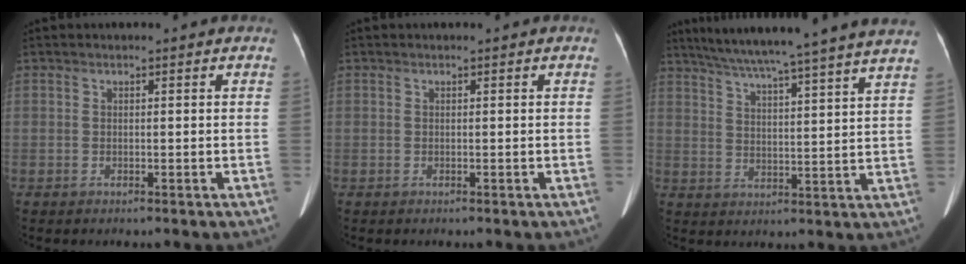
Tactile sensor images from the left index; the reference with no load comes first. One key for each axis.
{"total": 0.0}
{"total": 24.2, "fx": 21.3, "fy": -1.3, "fz": 11.4, "tx": -0.188, "ty": -0.016, "tz": 0.282}